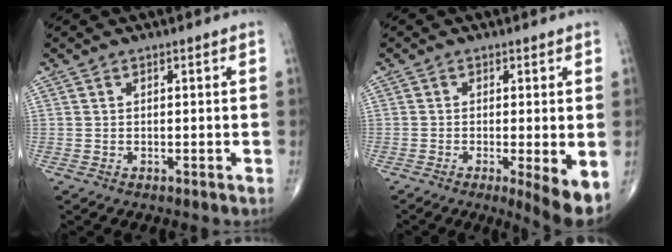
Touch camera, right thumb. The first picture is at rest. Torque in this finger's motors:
{"motor_torque": [0.25, 0.39, 0.08, -0.10, 0.04]}